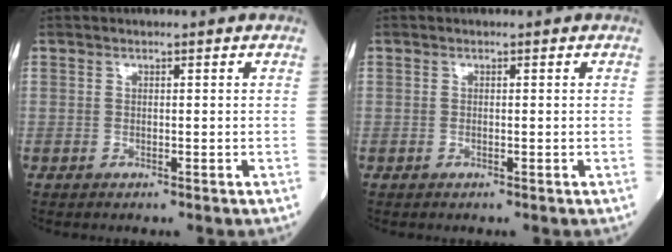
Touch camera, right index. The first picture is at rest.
{"total": 0.0}